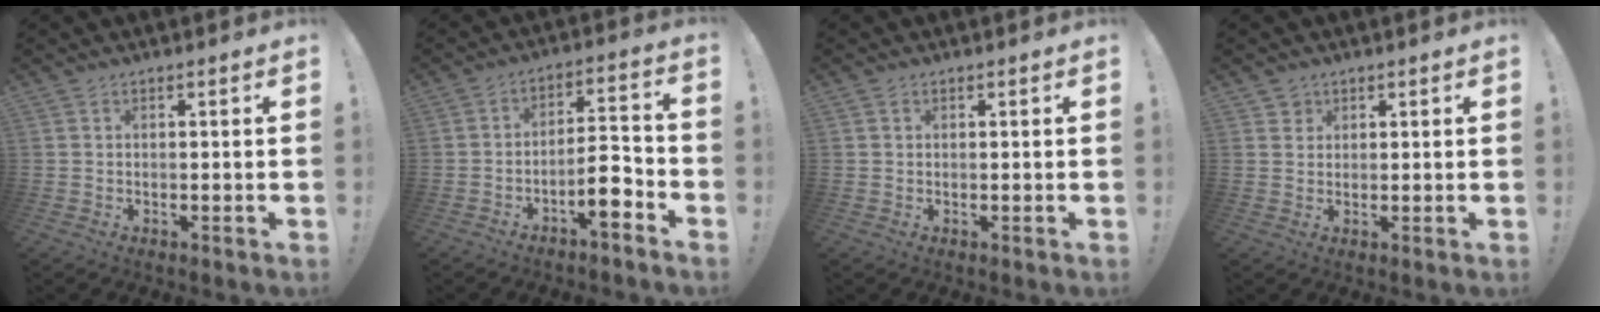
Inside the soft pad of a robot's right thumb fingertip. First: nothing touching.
{"total": 9.5, "force": [-5.6, 2.7, 7.2], "torque": [-0.110, 0.027, -0.098]}
{"total": 0.6, "force": [0.4, 0.4, 0.1], "torque": [0.004, -0.001, 0.006]}
{"total": 2.2, "force": [1.3, 1.8, 0.1], "torque": [0.006, -0.009, 0.022]}